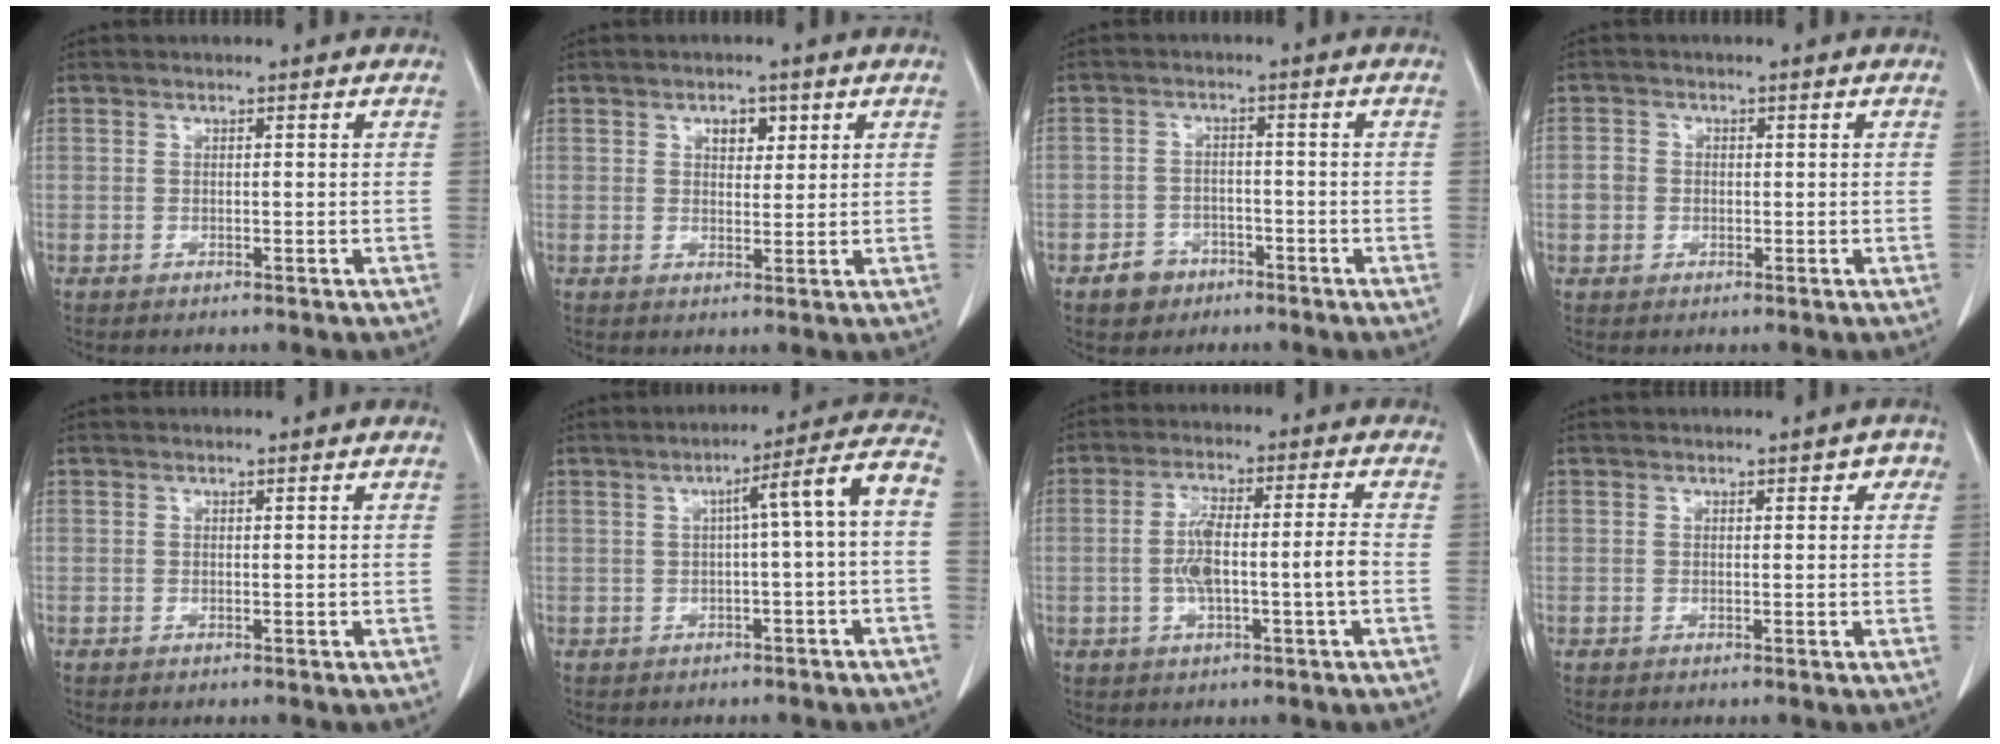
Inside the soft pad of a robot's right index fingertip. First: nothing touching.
{"total": 3.0, "force": [1.5, 1.8, 1.9], "torque": [-0.027, 0.003, 0.023]}
{"total": 4.1, "force": [-2.6, 3.0, 0.9], "torque": [-0.014, 0.010, -0.037]}
{"total": 2.4, "force": [-0.2, 2.2, 0.9], "torque": [-0.019, 0.011, -0.004]}
{"total": 0.0}
{"total": 7.7, "force": [-0.6, -0.4, 7.7], "torque": [-0.099, 0.023, -0.011]}
{"total": 8.4, "force": [-1.4, 0.8, 8.2], "torque": [-0.160, 0.016, -0.025]}
{"total": 1.5, "force": [0.5, 1.1, 1.0], "torque": [-0.003, 0.015, 0.003]}